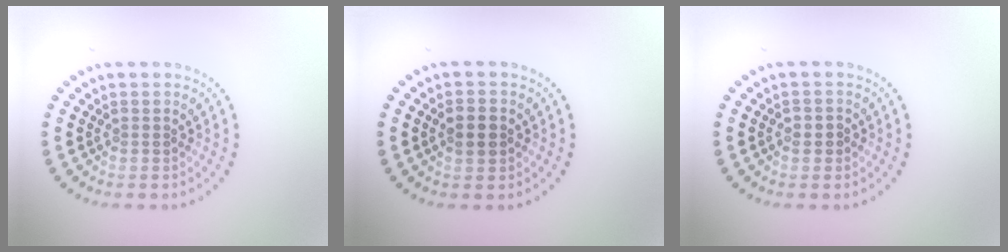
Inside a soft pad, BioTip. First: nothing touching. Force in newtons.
{"total": 2.4, "press": 2.4, "slide": 0.2}
{"total": 1.1, "press": 1.1, "slide": 0.2}